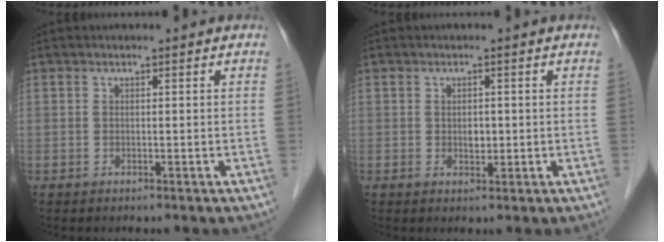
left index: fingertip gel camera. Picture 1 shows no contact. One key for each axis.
{"total": 1.6, "fx": -0.1, "fy": 1.1, "fz": 1.1, "tx": -0.013, "ty": -0.004, "tz": 0.002}